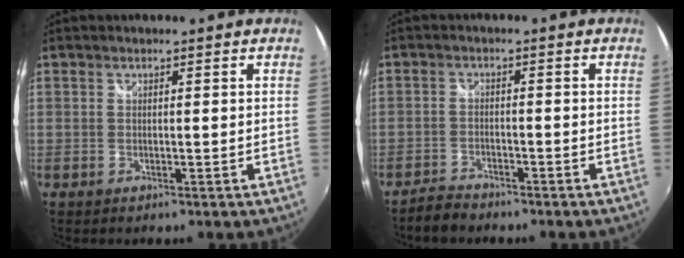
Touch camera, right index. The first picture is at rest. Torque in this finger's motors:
{"motor_torque": [-0.22, 0.07, -0.04, 0.00]}